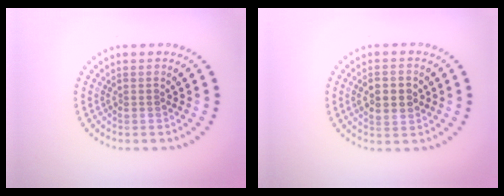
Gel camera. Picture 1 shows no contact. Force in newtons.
{"total": 4.3, "press": 4.3, "slide": 0.2}